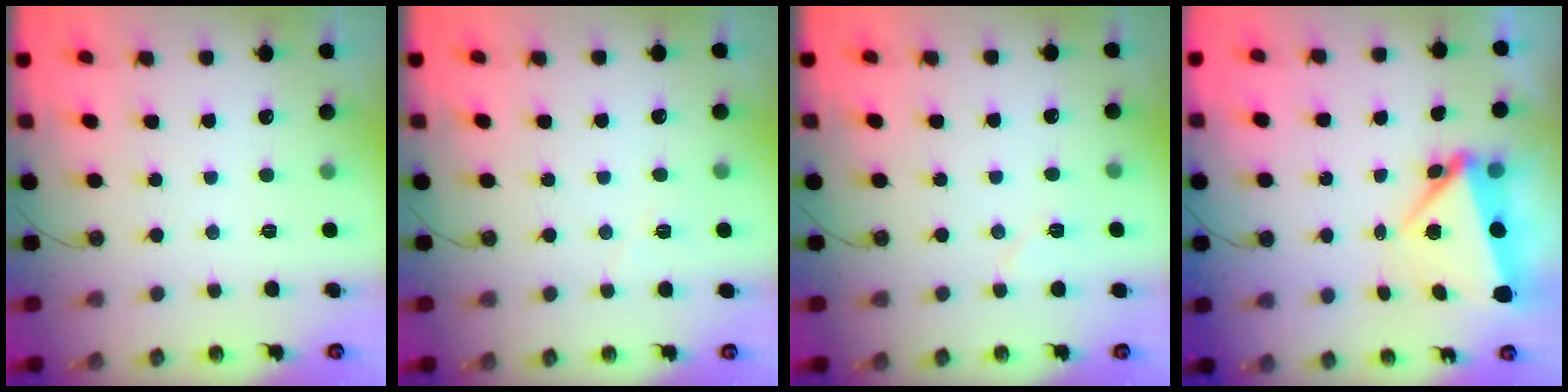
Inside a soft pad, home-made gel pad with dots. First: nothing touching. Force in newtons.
{"total": 4.3, "press": 3.9, "slide": 2.0}
{"total": 6.3, "press": 4.4, "slide": 4.5}
{"total": 6.6, "press": 6.2, "slide": 2.1}